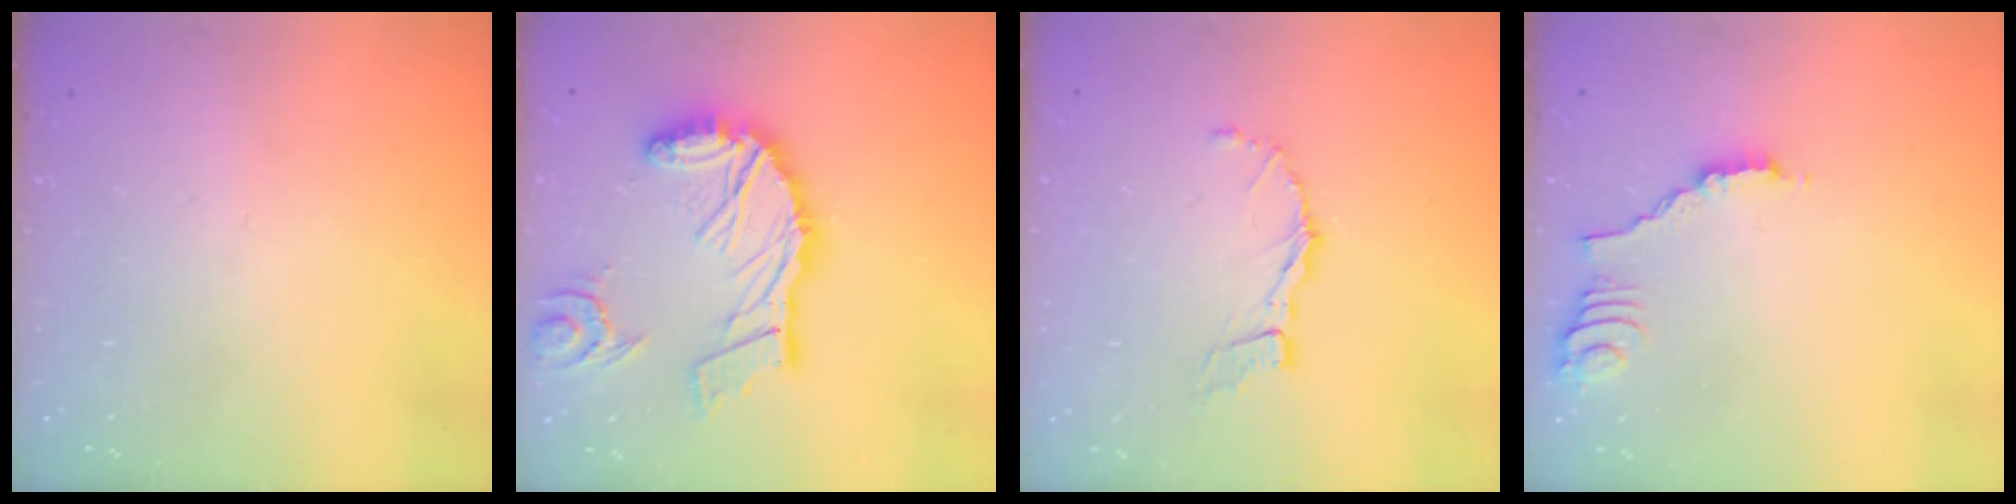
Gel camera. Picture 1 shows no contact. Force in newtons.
{"total": 21.0, "press": 21.0, "slide": 1.8}
{"total": 5.3, "press": 5.3, "slide": 0.3}
{"total": 2.0, "press": 2.0, "slide": 0.5}